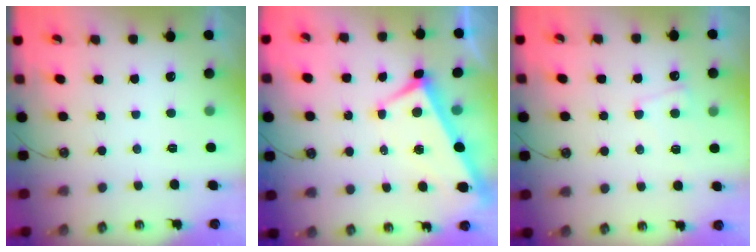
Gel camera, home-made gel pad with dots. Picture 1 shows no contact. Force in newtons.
{"total": 3.2, "press": 3.1, "slide": 0.7}
{"total": 2.3, "press": 2.3, "slide": 0.5}